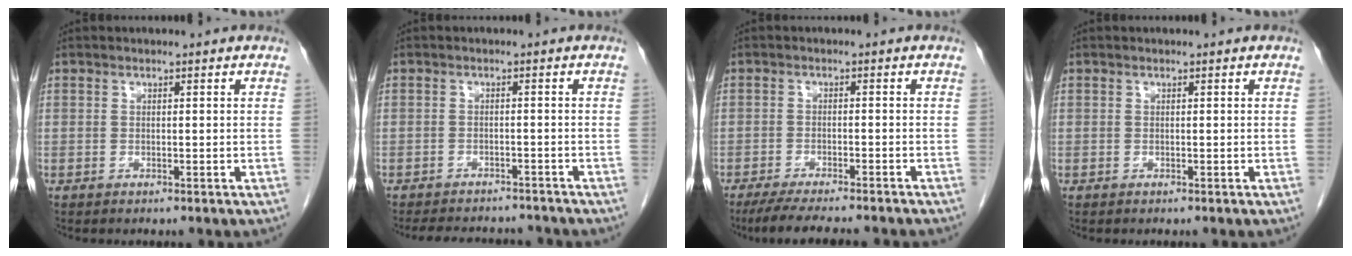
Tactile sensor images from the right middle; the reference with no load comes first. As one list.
[{"total": 10.1, "force": [-9.3, 2.9, 2.7], "torque": [-0.051, 0.007, -0.113]}, {"total": 11.4, "force": [-9.9, 1.2, 5.5], "torque": [-0.074, -0.018, -0.141]}, {"total": 0.0}]